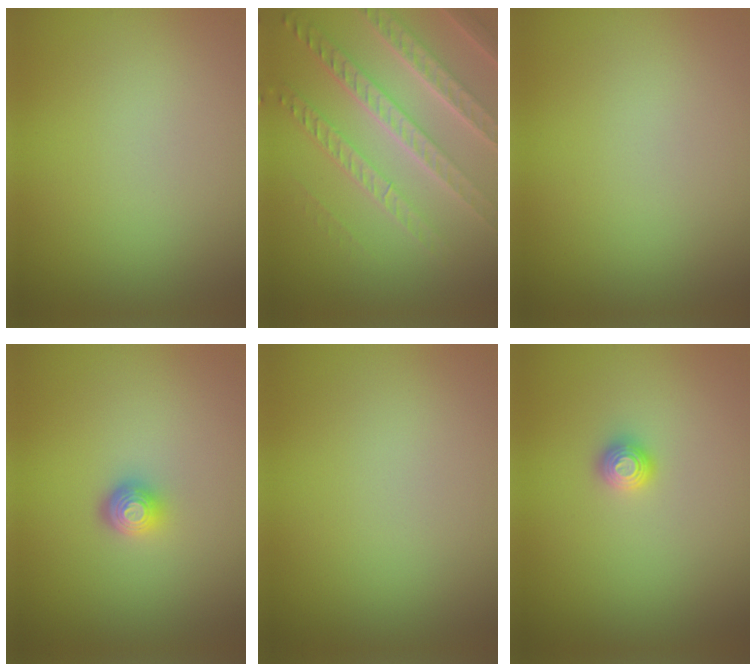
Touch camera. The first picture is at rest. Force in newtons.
{"total": 7.3, "press": 5.1, "slide": 5.2}
{"total": 0.0}
{"total": 1.9, "press": 1.4, "slide": 1.3}
{"total": 0.0}
{"total": 1.1, "press": 1.1, "slide": 0.1}